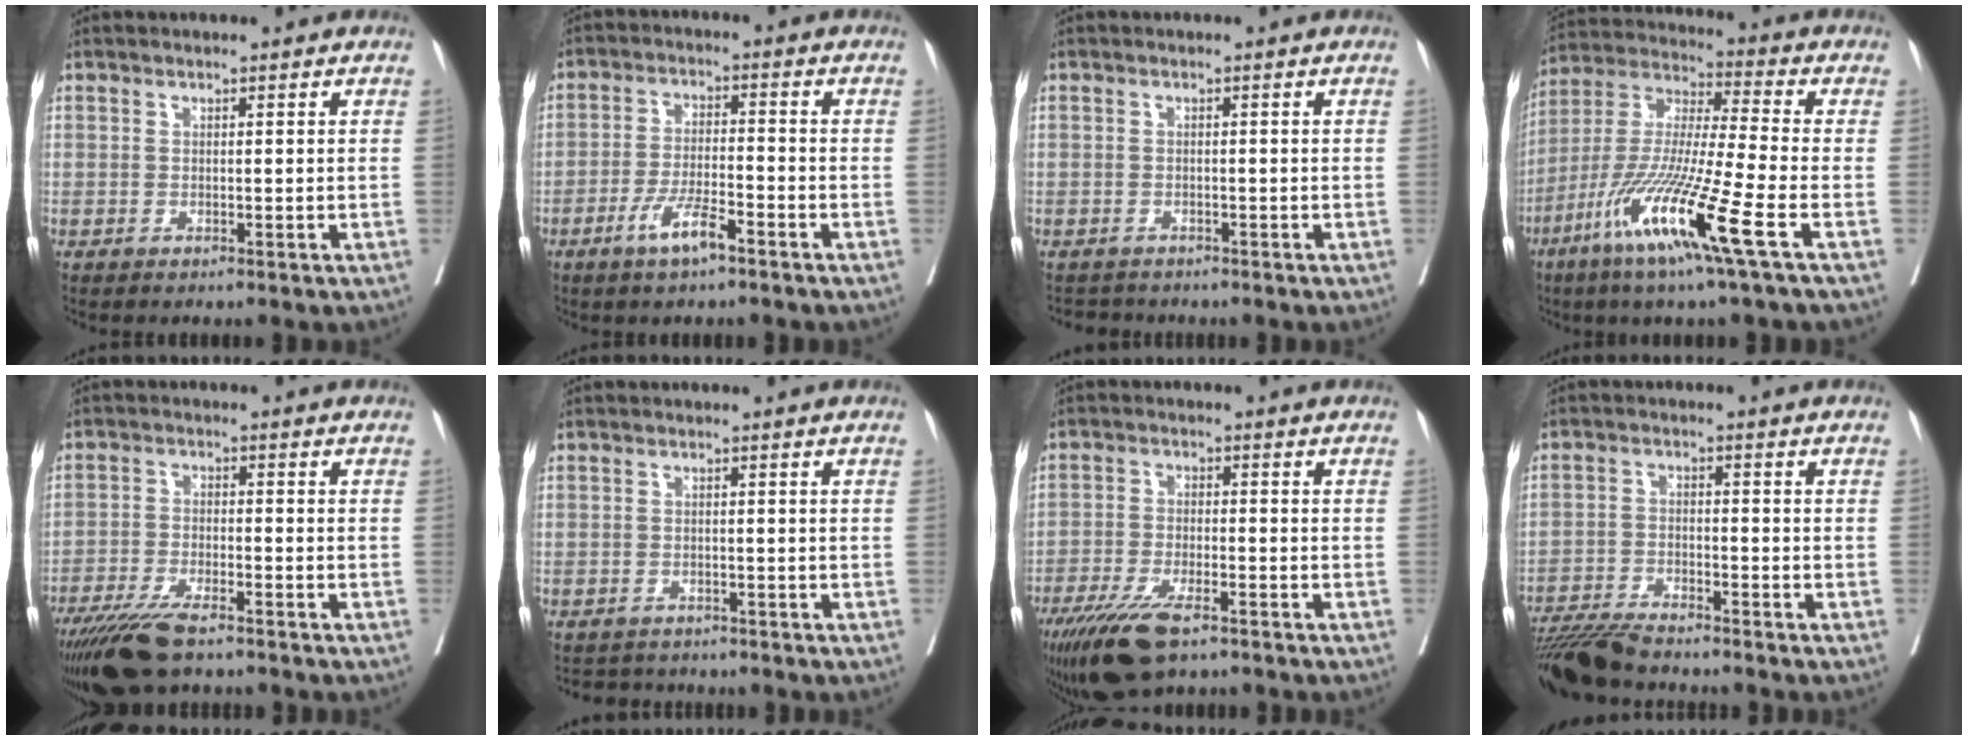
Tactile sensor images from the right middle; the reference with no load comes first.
{"total": 5.8, "force": [-3.6, 0.8, 4.4], "torque": [-0.090, -0.004, -0.066]}
{"total": 2.0, "force": [-1.9, 0.7, -0.3], "torque": [0.004, -0.004, -0.032]}
{"total": 16.4, "force": [-7.7, -0.9, 14.5], "torque": [-0.302, -0.037, -0.150]}
{"total": 9.2, "force": [-7.2, 1.8, 5.5], "torque": [-0.097, -0.022, -0.127]}
{"total": 2.8, "force": [-2.6, 1.1, -0.4], "torque": [0.007, -0.003, -0.042]}
{"total": 9.5, "force": [-6.6, 2.4, 6.4], "torque": [-0.115, -0.019, -0.114]}
{"total": 8.0, "force": [-7.4, 0.4, 3.0], "torque": [-0.043, -0.021, -0.132]}